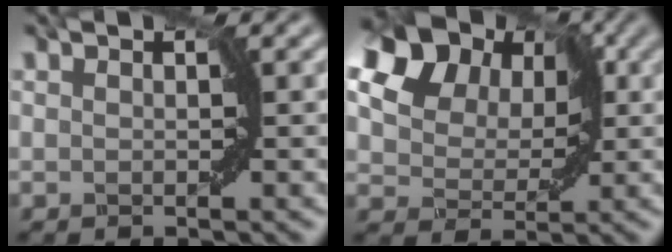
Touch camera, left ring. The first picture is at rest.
{"total": 16.5, "force": [6.8, 12.6, 8.3], "torque": [-0.164, 0.038, 0.126]}